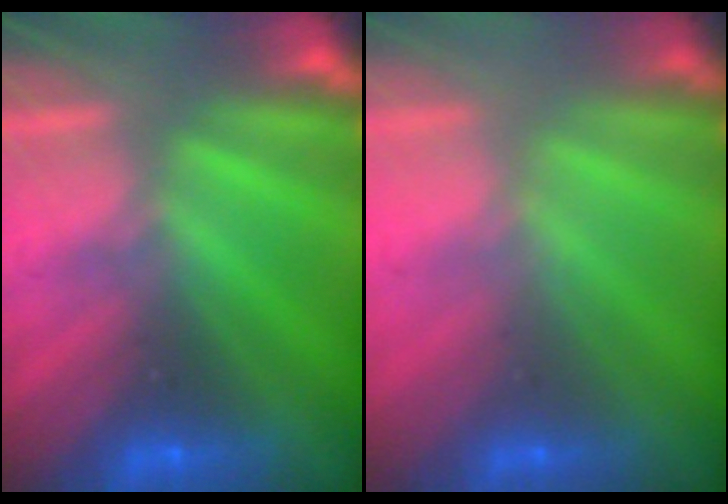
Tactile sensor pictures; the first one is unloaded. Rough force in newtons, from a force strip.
{"total": 2.1}